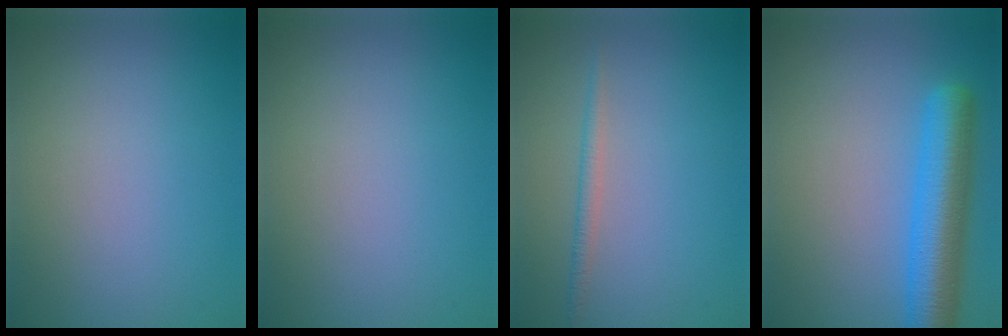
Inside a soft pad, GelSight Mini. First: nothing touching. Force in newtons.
{"total": 0.0}
{"total": 1.2, "press": 1.2, "slide": 0.1}
{"total": 6.8, "press": 6.8, "slide": 0.3}